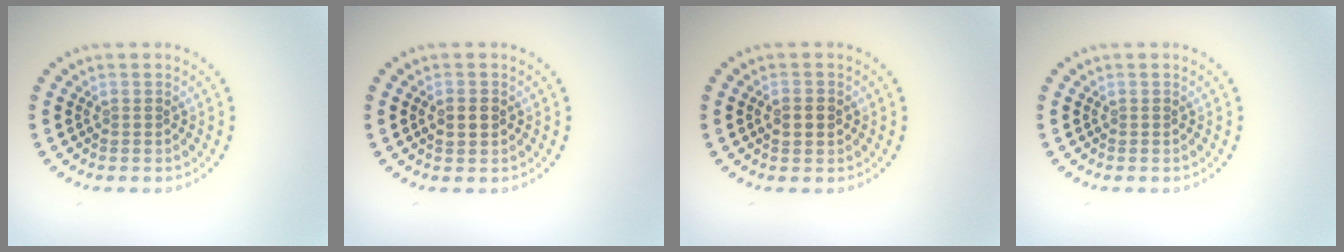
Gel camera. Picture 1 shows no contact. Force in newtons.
{"total": 2.0, "press": 2.0, "slide": 0.2}
{"total": 2.1, "press": 2.1, "slide": 0.1}
{"total": 0.0}